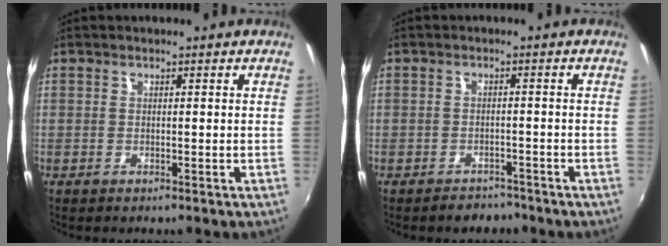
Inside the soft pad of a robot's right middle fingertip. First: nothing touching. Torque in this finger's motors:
{"motor_torque": [0.24, -0.52, 0.03, 0.01]}